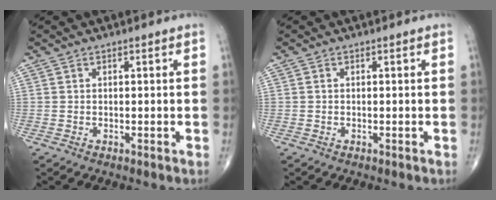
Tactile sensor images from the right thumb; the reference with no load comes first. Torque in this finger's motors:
{"motor_torque": [-0.27, -0.29, -0.21, -0.11, -0.02]}